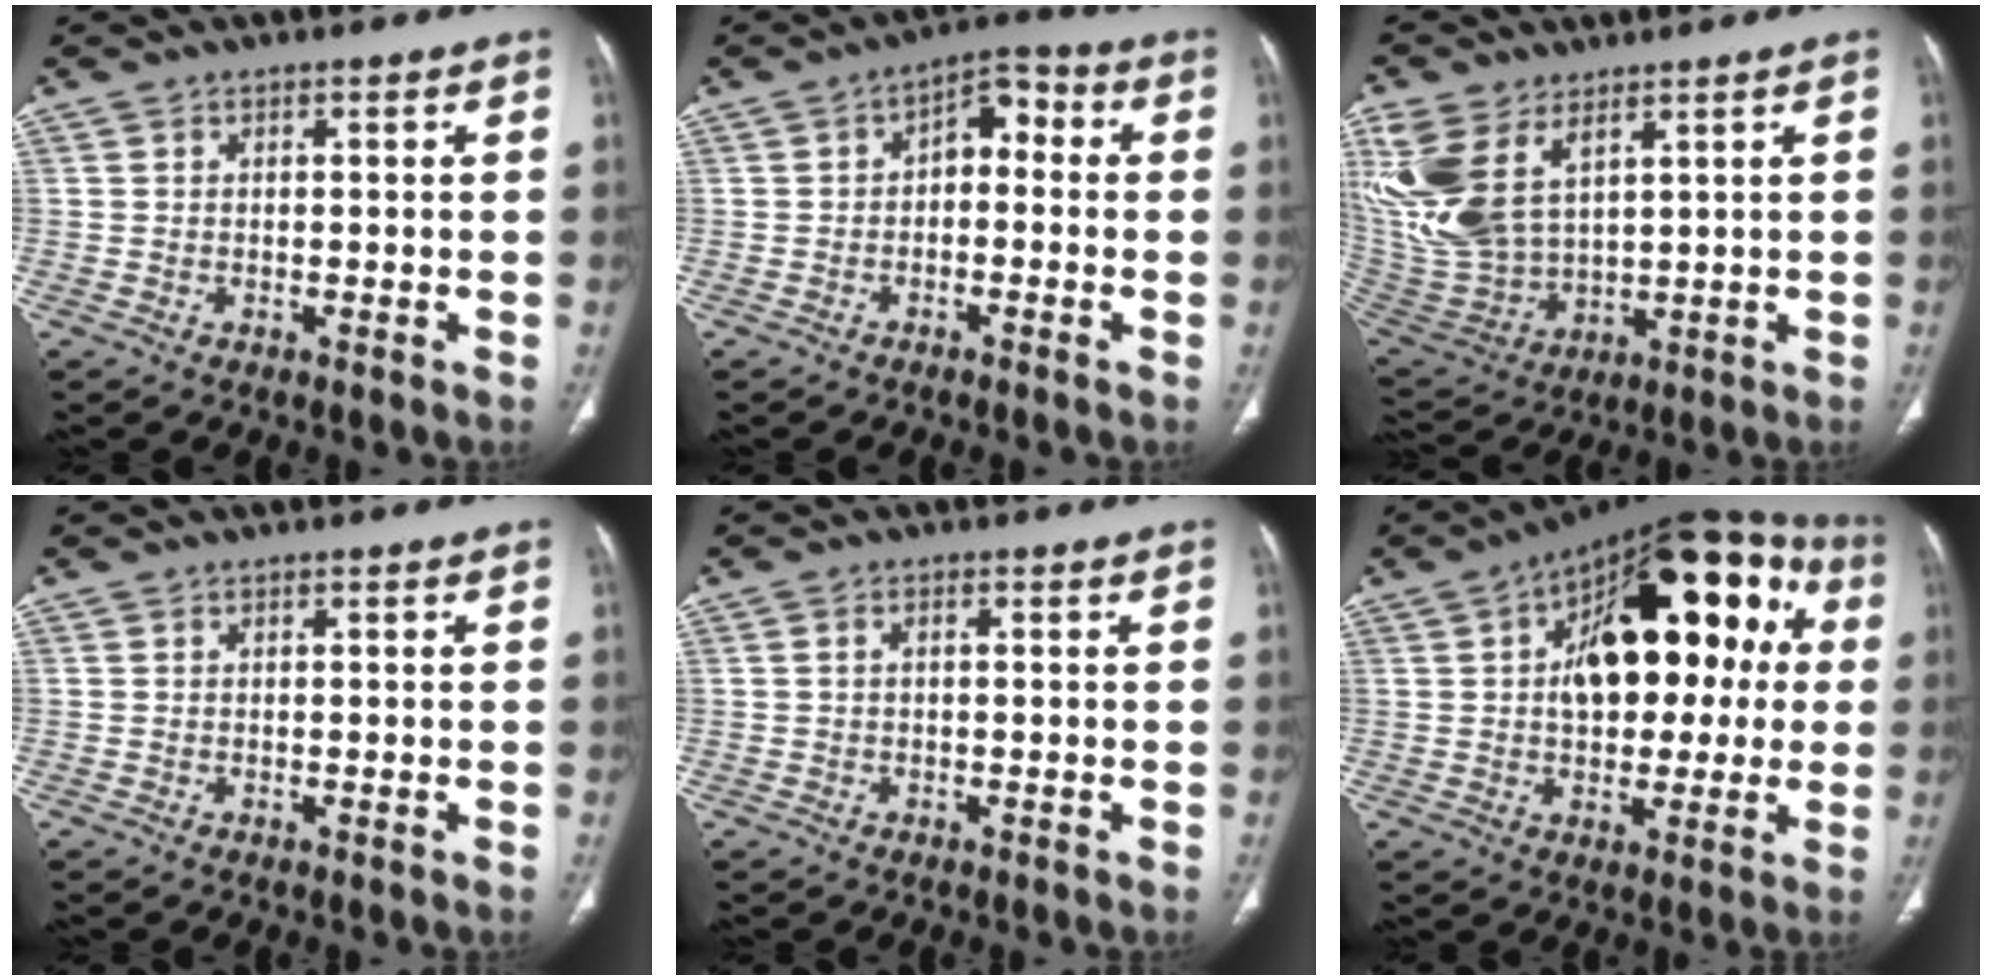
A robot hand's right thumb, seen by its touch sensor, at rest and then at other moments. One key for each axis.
{"total": 6.3, "fx": -0.2, "fy": 4.0, "fz": 4.9, "tx": -0.050, "ty": 0.035, "tz": -0.017}
{"total": 16.9, "fx": 7.1, "fy": 9.8, "fz": 11.7, "tx": -0.266, "ty": -0.021, "tz": 0.159}
{"total": 0.0}
{"total": 1.0, "fx": 0.1, "fy": 0.5, "fz": 0.8, "tx": -0.016, "ty": 0.004, "tz": 0.000}
{"total": 25.1, "fx": 4.3, "fy": 13.4, "fz": 20.7, "tx": -0.261, "ty": 0.039, "tz": 0.057}